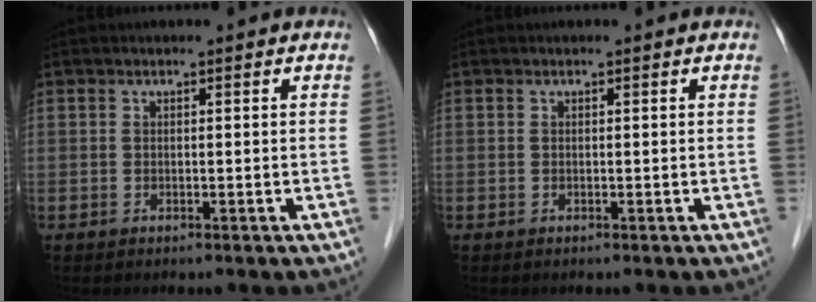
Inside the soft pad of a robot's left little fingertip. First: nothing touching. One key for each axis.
{"total": 0.0}